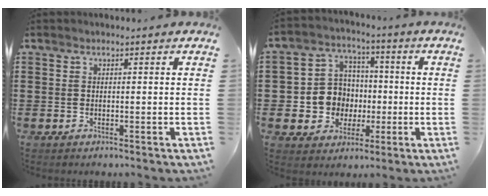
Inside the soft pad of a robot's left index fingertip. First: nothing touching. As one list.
[{"total": 8.4, "force": [-0.2, 8.0, 2.3], "torque": [-0.079, 0.015, 0.008]}]